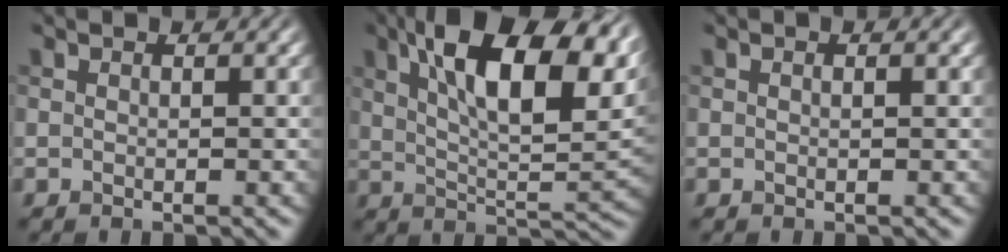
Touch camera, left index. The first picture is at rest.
{"total": 13.8, "force": [5.4, 5.0, 11.6], "torque": [-0.193, 0.012, 0.108]}
{"total": 0.0}